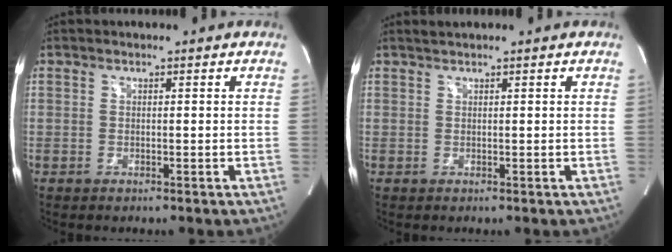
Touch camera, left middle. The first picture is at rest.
{"total": 0.7, "force": [0.7, -0.2, 0.2], "torque": [-0.011, 0.006, 0.018]}